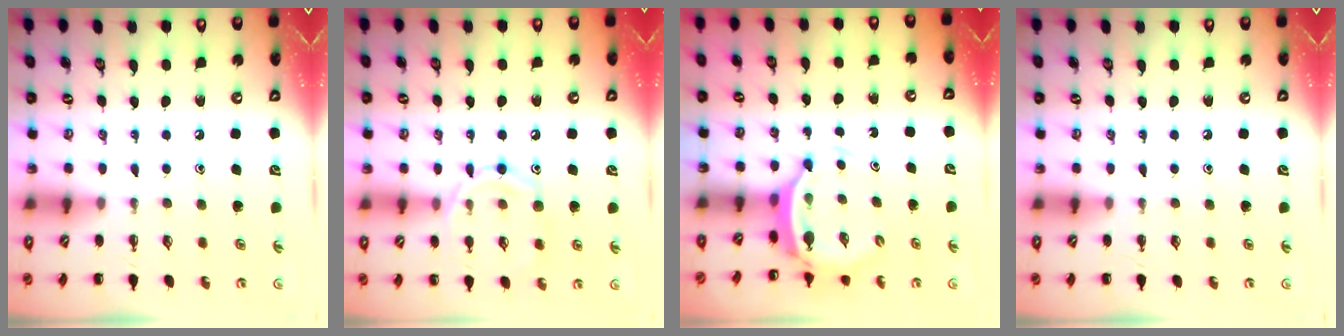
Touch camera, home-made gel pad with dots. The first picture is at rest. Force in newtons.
{"total": 10.3, "press": 10.3, "slide": 0.9}
{"total": 5.5, "press": 5.5, "slide": 0.9}
{"total": 0.0}